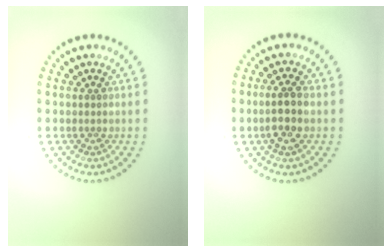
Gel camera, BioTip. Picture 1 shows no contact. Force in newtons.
{"total": 2.7, "press": 2.6, "slide": 1.0}